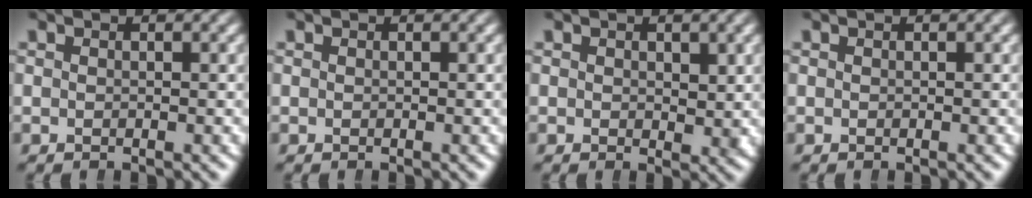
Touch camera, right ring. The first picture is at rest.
{"total": 0.0}
{"total": 1.1, "force": [0.5, 0.8, 0.6], "torque": [-0.004, -0.012, 0.017]}
{"total": 0.0}